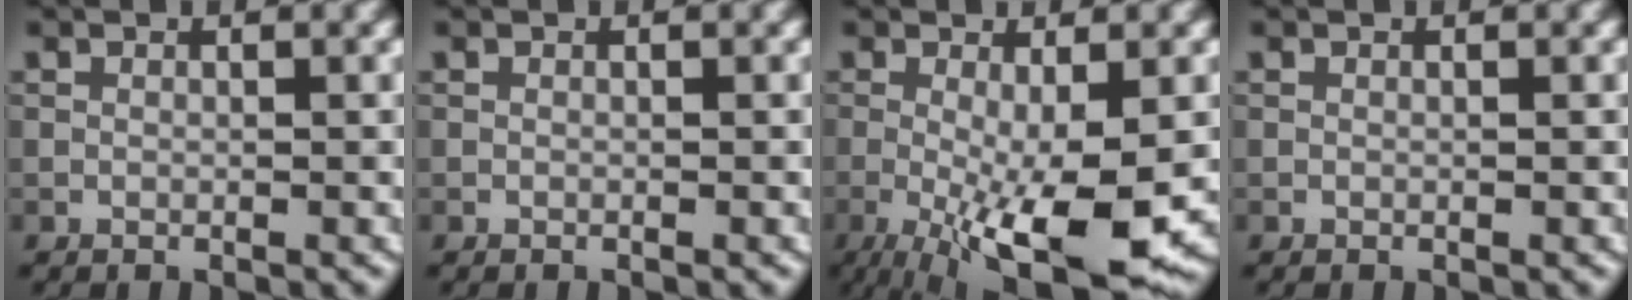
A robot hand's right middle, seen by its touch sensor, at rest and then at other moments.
{"total": 0.0}
{"total": 9.8, "force": [-2.6, 2.3, 9.2], "torque": [-0.162, -0.024, -0.033]}
{"total": 0.0}